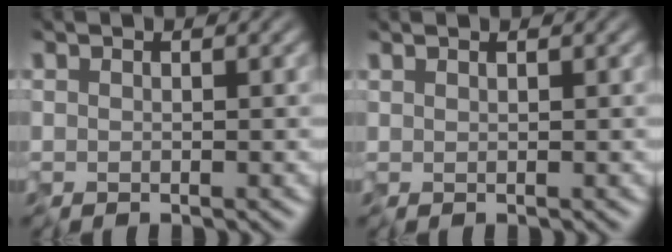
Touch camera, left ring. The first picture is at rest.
{"total": 0.7, "force": [0.5, 0.2, 0.4], "torque": [-0.001, 0.005, -0.001]}